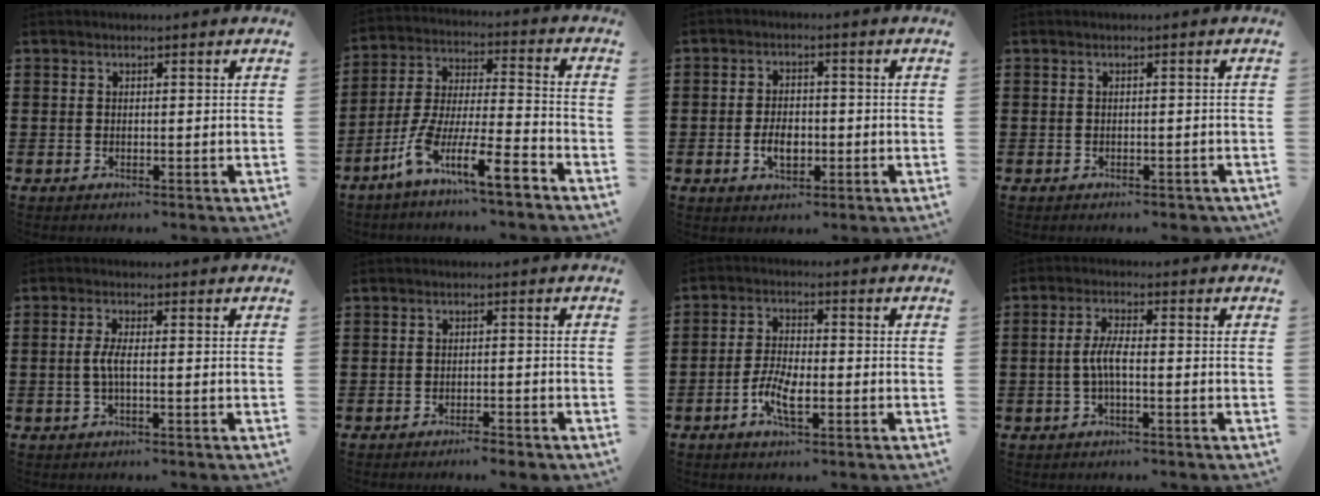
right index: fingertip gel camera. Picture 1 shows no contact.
{"total": 11.4, "force": [-8.2, 1.1, 7.9], "torque": [-0.166, -0.007, -0.166]}
{"total": 4.4, "force": [-1.1, 2.7, 3.3], "torque": [-0.053, 0.003, -0.019]}
{"total": 0.7, "force": [-0.6, 0.2, 0.3], "torque": [-0.009, -0.004, -0.010]}
{"total": 2.9, "force": [-0.4, 0.5, 2.8], "torque": [-0.075, -0.009, -0.016]}
{"total": 1.5, "force": [-1.4, 0.0, 0.5], "torque": [-0.011, 0.000, -0.028]}
{"total": 5.6, "force": [-2.2, 1.9, 4.8], "torque": [-0.104, -0.005, -0.046]}
{"total": 4.0, "force": [-0.8, 0.9, 3.8], "torque": [-0.091, -0.005, -0.023]}